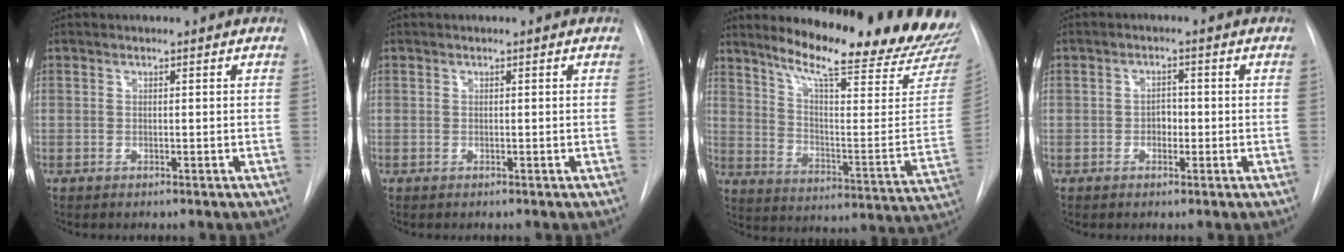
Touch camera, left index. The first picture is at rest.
{"total": 0.0}
{"total": 24.8, "force": [22.1, 2.2, 11.1], "torque": [-0.163, -0.103, 0.285]}
{"total": 1.9, "force": [-0.5, 1.4, 1.3], "torque": [-0.015, 0.006, -0.008]}